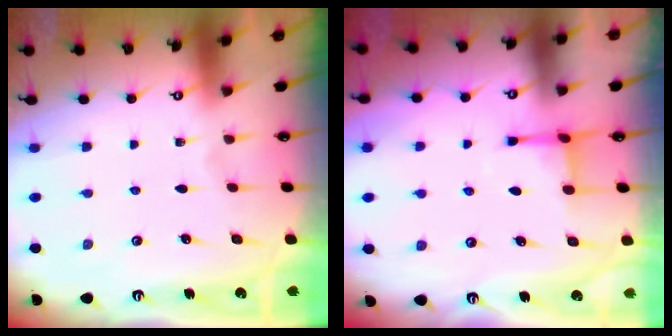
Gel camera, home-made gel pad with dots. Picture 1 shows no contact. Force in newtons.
{"total": 2.9, "press": 2.8, "slide": 0.7}